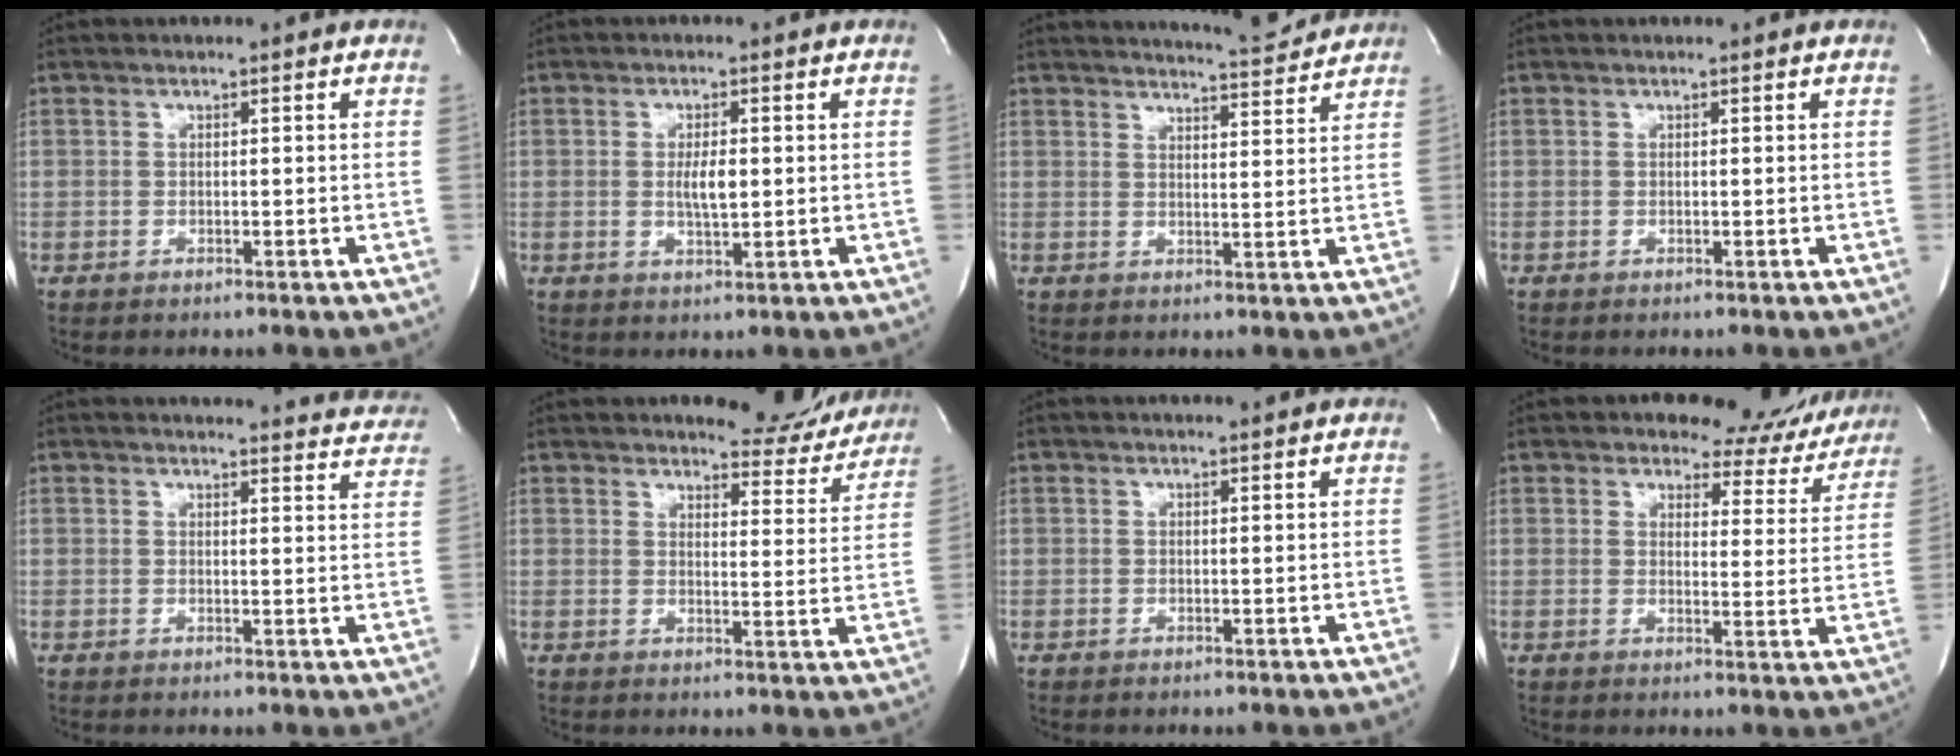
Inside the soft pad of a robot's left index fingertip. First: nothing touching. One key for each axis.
{"total": 3.3, "fx": 0.0, "fy": 0.8, "fz": 3.2, "tx": -0.061, "ty": -0.008, "tz": 0.000}
{"total": 7.6, "fx": 7.5, "fy": 0.0, "fz": 1.2, "tx": -0.026, "ty": -0.013, "tz": 0.096}
{"total": 0.0}
{"total": 16.8, "fx": 16.4, "fy": 2.8, "fz": 2.4, "tx": -0.009, "ty": -0.058, "tz": 0.161}
{"total": 9.1, "fx": 8.7, "fy": 2.1, "fz": 1.3, "tx": 0.001, "ty": -0.036, "tz": 0.097}
{"total": 1.1, "fx": 1.1, "fy": 0.0, "fz": 0.2, "tx": -0.007, "ty": -0.001, "tz": 0.015}
{"total": 10.7, "fx": 9.9, "fy": 4.0, "fz": 0.7, "tx": 0.022, "ty": -0.036, "tz": 0.091}